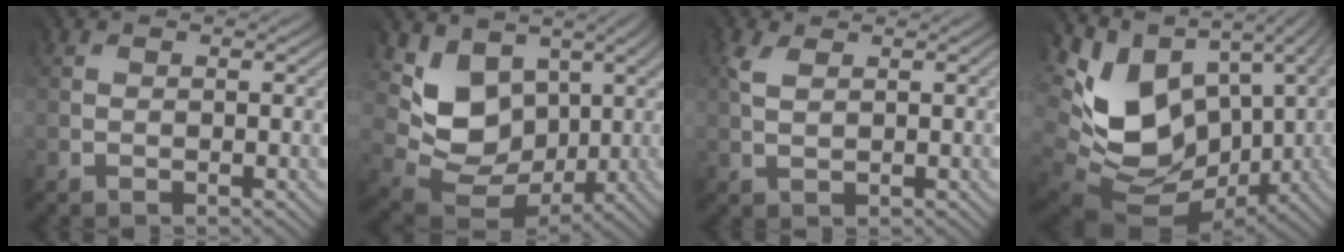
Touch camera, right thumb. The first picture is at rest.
{"total": 9.8, "force": [2.8, 7.6, 5.5], "torque": [-0.139, -0.017, 0.058]}
{"total": 2.2, "force": [1.3, 1.0, 1.4], "torque": [-0.051, 0.007, 0.024]}
{"total": 13.4, "force": [1.5, 9.6, 9.2], "torque": [-0.203, -0.026, 0.060]}